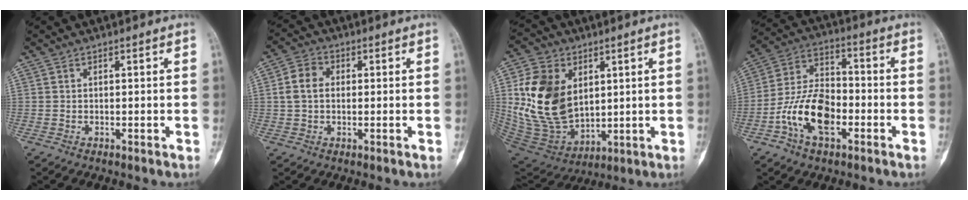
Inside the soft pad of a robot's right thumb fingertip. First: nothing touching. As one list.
[{"total": 6.8, "force": [0.5, 5.1, 4.4], "torque": [-0.078, 0.015, 0.000]}, {"total": 18.4, "force": [3.9, 13.0, 12.5], "torque": [-0.216, -0.023, 0.093]}, {"total": 13.5, "force": [-4.7, 7.7, 10.1], "torque": [-0.176, 0.034, -0.092]}]